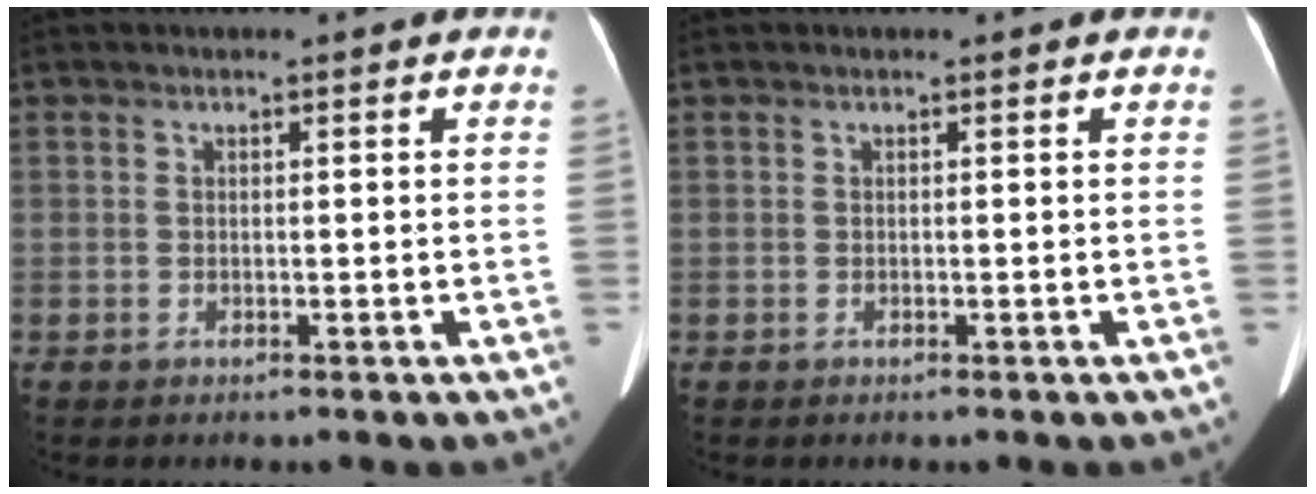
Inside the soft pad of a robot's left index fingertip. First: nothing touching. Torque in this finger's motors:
{"motor_torque": [0.05, 0.01, 0.00, 0.00]}